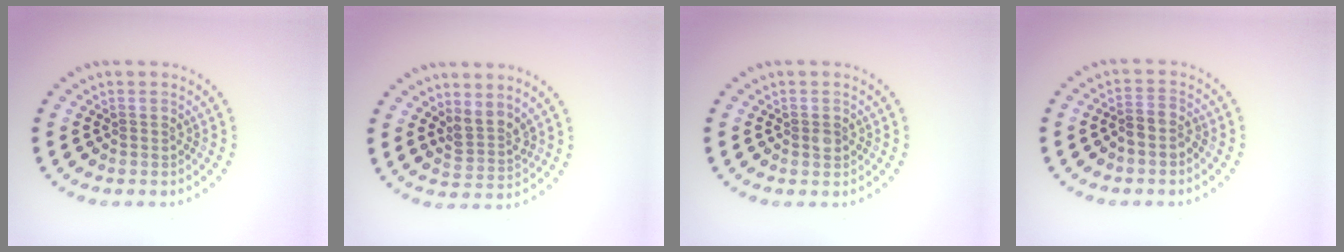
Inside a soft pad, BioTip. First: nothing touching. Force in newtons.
{"total": 2.4, "press": 1.9, "slide": 1.6}
{"total": 0.9, "press": 0.9, "slide": 0.0}
{"total": 1.5, "press": 1.2, "slide": 0.9}